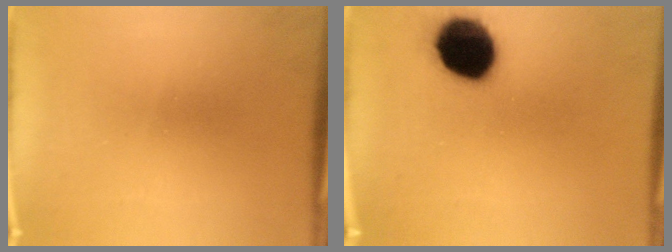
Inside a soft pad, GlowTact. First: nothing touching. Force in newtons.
{"total": 16.6}